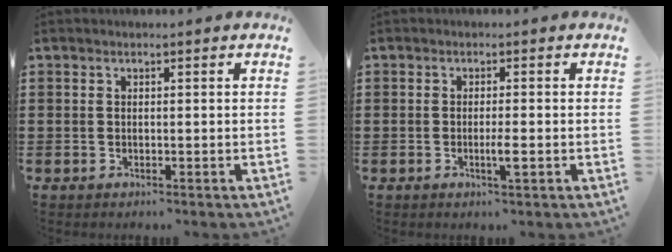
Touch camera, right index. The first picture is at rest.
{"total": 2.3, "force": [-0.8, 0.2, 2.2], "torque": [-0.044, -0.004, -0.016]}